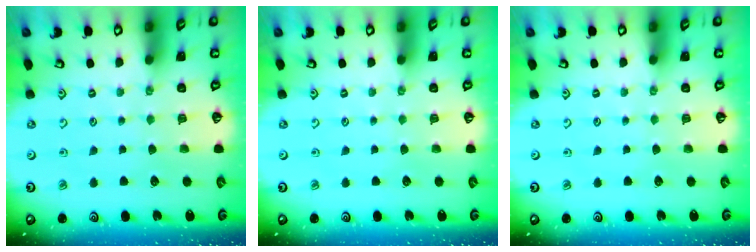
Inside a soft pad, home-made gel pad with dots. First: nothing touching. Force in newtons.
{"total": 0.0}
{"total": 0.0}